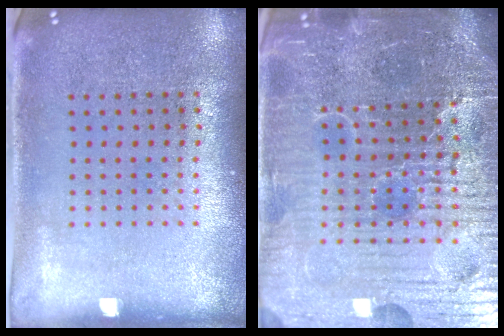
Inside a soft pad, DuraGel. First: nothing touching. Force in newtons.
{"total": 6.8, "press": 6.2, "slide": 2.8}